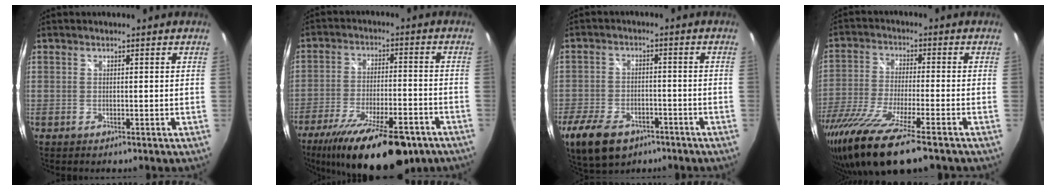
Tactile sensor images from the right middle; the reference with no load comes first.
{"total": 21.2, "force": [-14.7, 6.7, 13.7], "torque": [-0.249, -0.045, -0.222]}
{"total": 13.2, "force": [-8.2, 7.5, 7.2], "torque": [-0.175, -0.019, -0.137]}
{"total": 18.4, "force": [-13.5, 2.1, 12.3], "torque": [-0.253, -0.066, -0.244]}